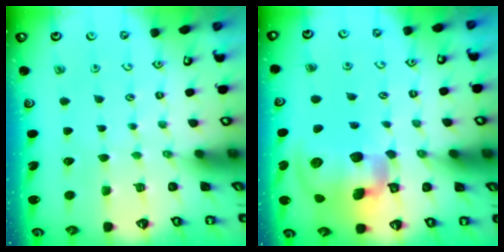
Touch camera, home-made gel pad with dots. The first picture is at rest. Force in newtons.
{"total": 20.9, "press": 20.6, "slide": 3.6}